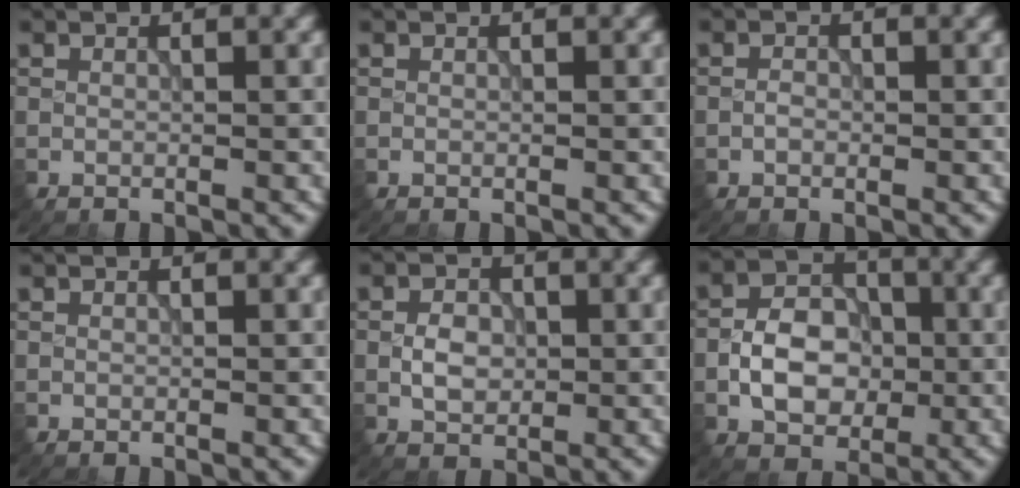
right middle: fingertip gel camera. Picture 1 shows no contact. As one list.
[{"total": 0.0}, {"total": 0.8, "force": [-0.3, 0.6, 0.5], "torque": [-0.009, 0.001, -0.009]}, {"total": 0.0}, {"total": 2.6, "force": [-0.3, 1.8, 1.8], "torque": [-0.031, 0.001, -0.008]}, {"total": 5.6, "force": [-1.2, 4.0, 3.7], "torque": [-0.060, 0.003, -0.022]}]